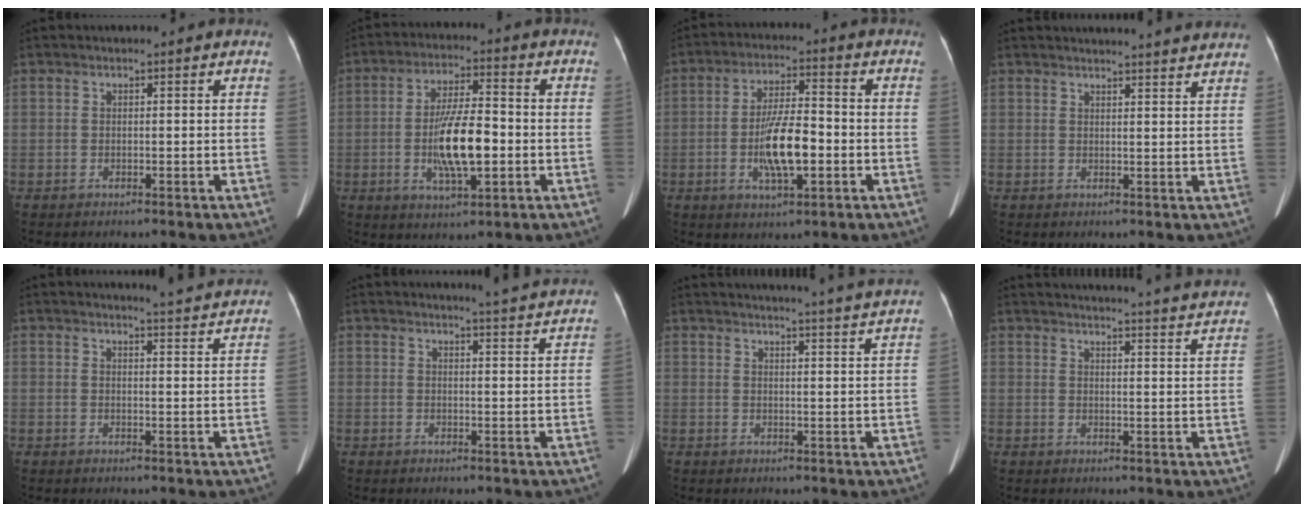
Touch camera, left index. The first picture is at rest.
{"total": 10.5, "force": [-1.9, 2.7, 10.0], "torque": [-0.192, 0.001, -0.030]}
{"total": 9.3, "force": [-2.2, 2.4, 8.7], "torque": [-0.168, 0.003, -0.038]}
{"total": 13.4, "force": [12.9, 0.1, 3.5], "torque": [-0.036, -0.008, 0.137]}
{"total": 6.6, "force": [6.5, -0.4, 1.2], "torque": [-0.026, -0.010, 0.065]}
{"total": 6.3, "force": [6.0, -0.7, 1.5], "torque": [-0.029, -0.008, 0.058]}
{"total": 16.9, "force": [16.1, -1.5, 4.9], "torque": [-0.077, -0.040, 0.186]}
{"total": 25.8, "force": [25.0, 0.3, 6.2], "torque": [-0.080, -0.052, 0.291]}